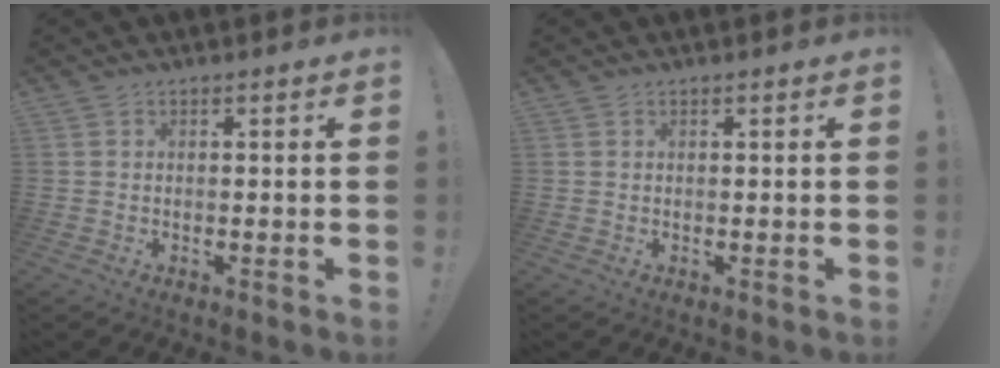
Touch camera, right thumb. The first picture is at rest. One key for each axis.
{"total": 0.0}